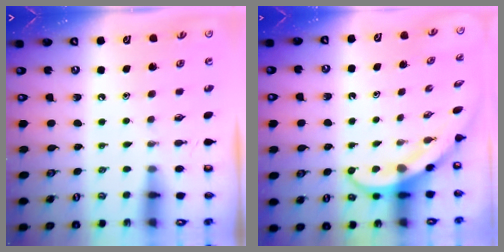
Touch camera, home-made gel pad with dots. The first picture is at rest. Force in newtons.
{"total": 3.9, "press": 3.9, "slide": 0.3}